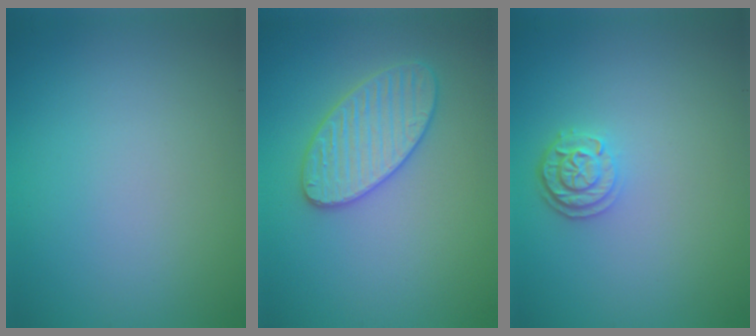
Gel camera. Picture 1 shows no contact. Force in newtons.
{"total": 3.6, "press": 3.6, "slide": 0.2}
{"total": 2.4, "press": 2.1, "slide": 1.2}